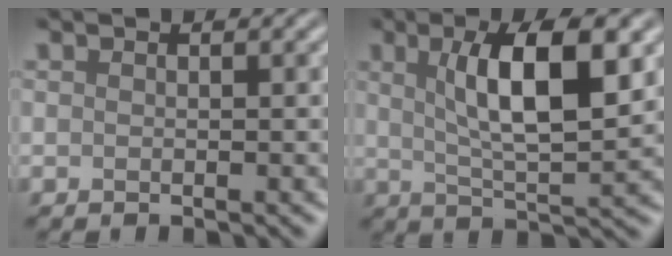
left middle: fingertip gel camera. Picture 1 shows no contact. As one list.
[{"total": 7.8, "force": [2.1, 2.1, 7.3], "torque": [-0.112, -0.001, 0.041]}]